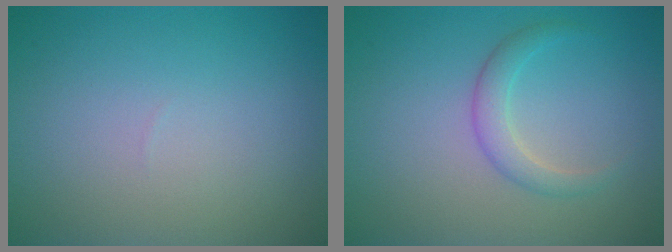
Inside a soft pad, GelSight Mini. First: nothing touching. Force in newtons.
{"total": 2.0, "press": 2.0, "slide": 0.0}